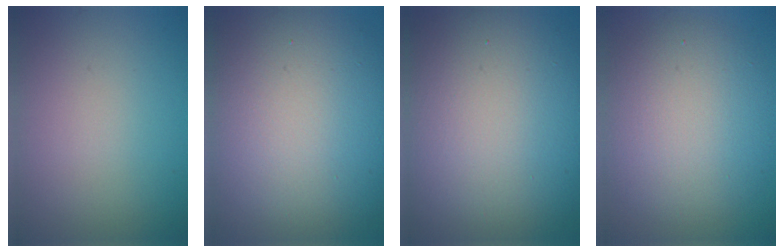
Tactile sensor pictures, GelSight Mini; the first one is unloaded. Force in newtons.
{"total": 15.8, "press": 15.8, "slide": 0.6}
{"total": 15.6, "press": 15.6, "slide": 0.7}
{"total": 8.4, "press": 8.4, "slide": 0.7}